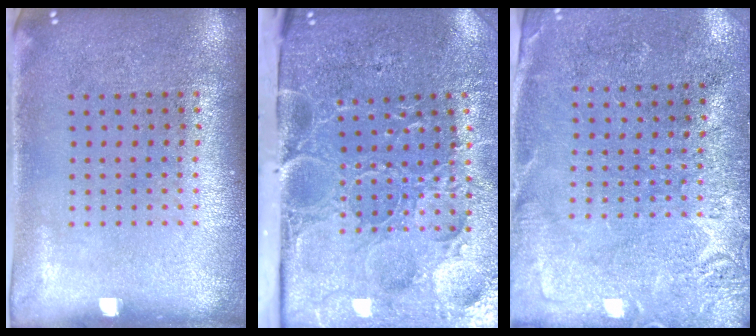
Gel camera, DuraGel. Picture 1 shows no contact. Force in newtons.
{"total": 5.1, "press": 4.1, "slide": 3.0}
{"total": 2.7, "press": 2.7, "slide": 0.7}